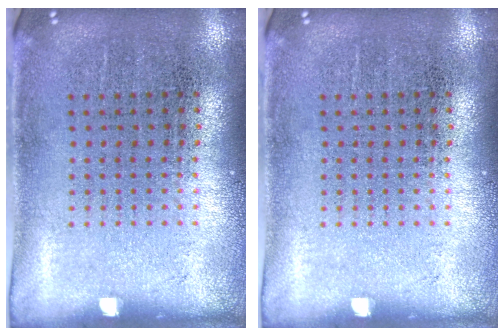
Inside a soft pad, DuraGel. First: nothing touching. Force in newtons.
{"total": 0.0}